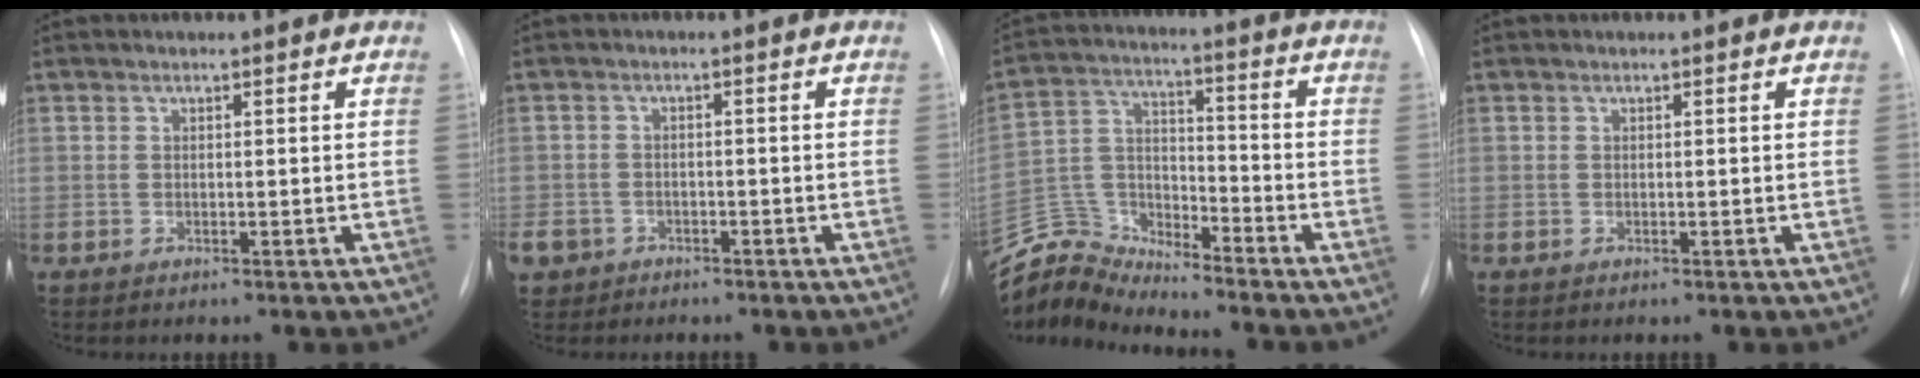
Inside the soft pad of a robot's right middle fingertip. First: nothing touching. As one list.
[{"total": 6.7, "force": [-4.1, 5.1, 1.3], "torque": [-0.047, 0.000, -0.067]}, {"total": 9.1, "force": [-8.9, 0.1, -1.5], "torque": [0.018, 0.041, -0.176]}, {"total": 0.0}]